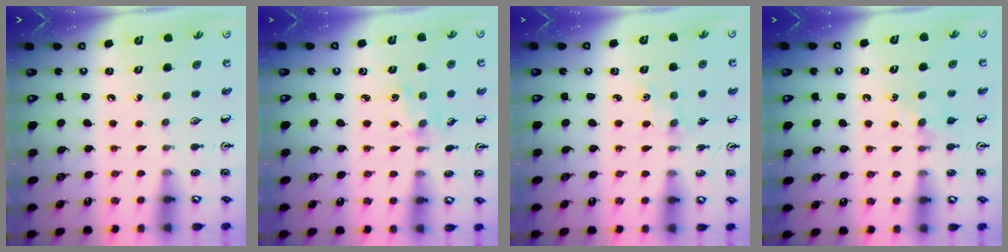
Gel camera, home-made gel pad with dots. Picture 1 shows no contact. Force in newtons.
{"total": 1.6, "press": 1.5, "slide": 0.3}
{"total": 1.2, "press": 1.2, "slide": 0.2}
{"total": 4.8, "press": 4.7, "slide": 0.7}